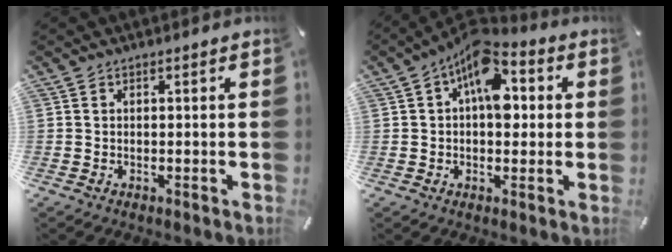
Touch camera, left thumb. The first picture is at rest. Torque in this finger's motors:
{"motor_torque": [0.69, 0.69, 1.70, -0.94, 0.48]}